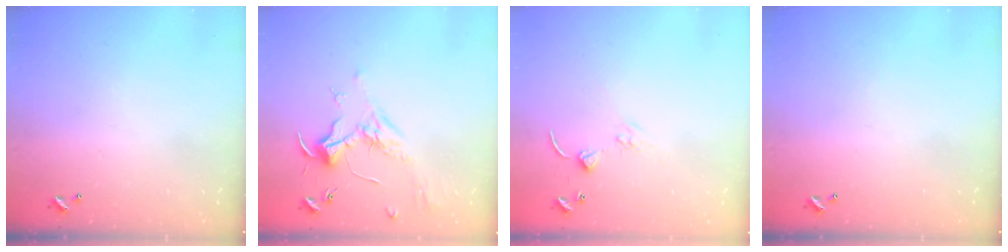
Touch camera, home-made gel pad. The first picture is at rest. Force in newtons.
{"total": 1.8, "press": 1.7, "slide": 0.7}
{"total": 3.7, "press": 3.6, "slide": 0.5}
{"total": 0.0}